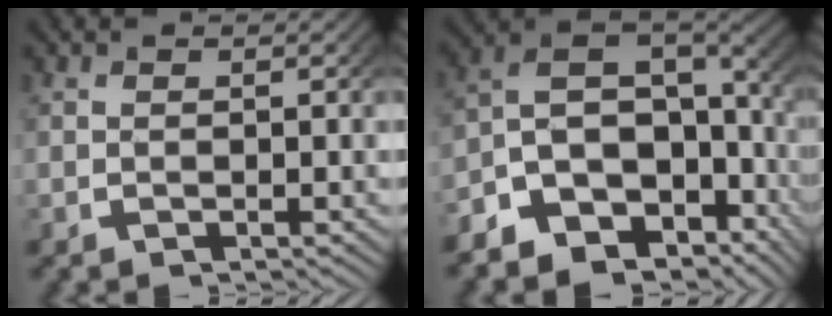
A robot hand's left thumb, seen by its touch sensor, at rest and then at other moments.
{"total": 14.9, "force": [-3.9, 11.2, 9.1], "torque": [-0.189, -0.045, -0.058]}